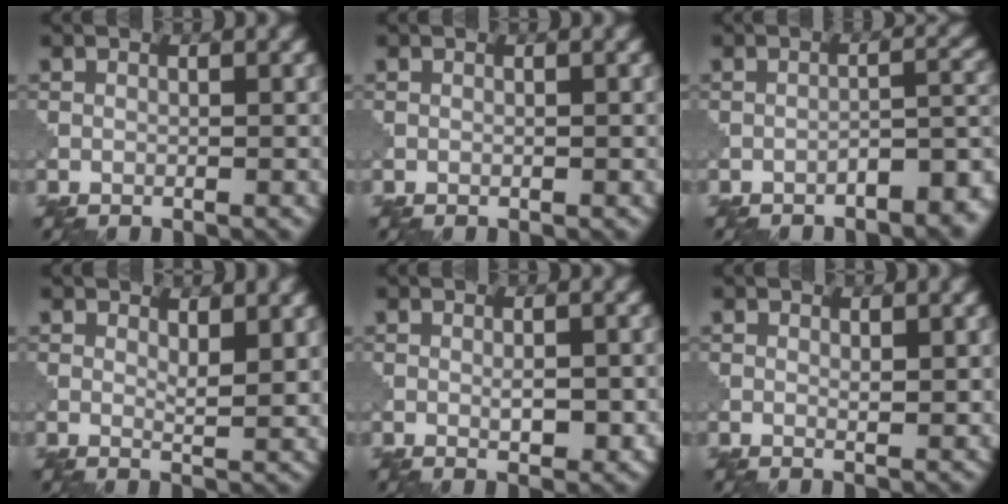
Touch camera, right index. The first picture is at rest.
{"total": 0.0}
{"total": 4.3, "force": [-2.8, 1.6, 2.9], "torque": [-0.034, 0.012, -0.036]}
{"total": 2.5, "force": [1.3, 0.9, 1.9], "torque": [-0.030, -0.005, 0.026]}
{"total": 2.0, "force": [-0.1, 0.8, 1.8], "torque": [-0.029, -0.002, 0.002]}
{"total": 1.0, "force": [0.6, 0.4, 0.7], "torque": [-0.010, -0.003, 0.013]}